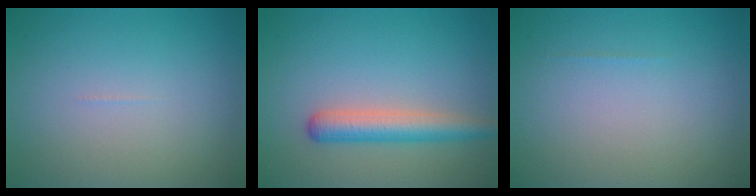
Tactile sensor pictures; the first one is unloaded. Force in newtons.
{"total": 3.5, "press": 3.5, "slide": 0.1}
{"total": 0.0}